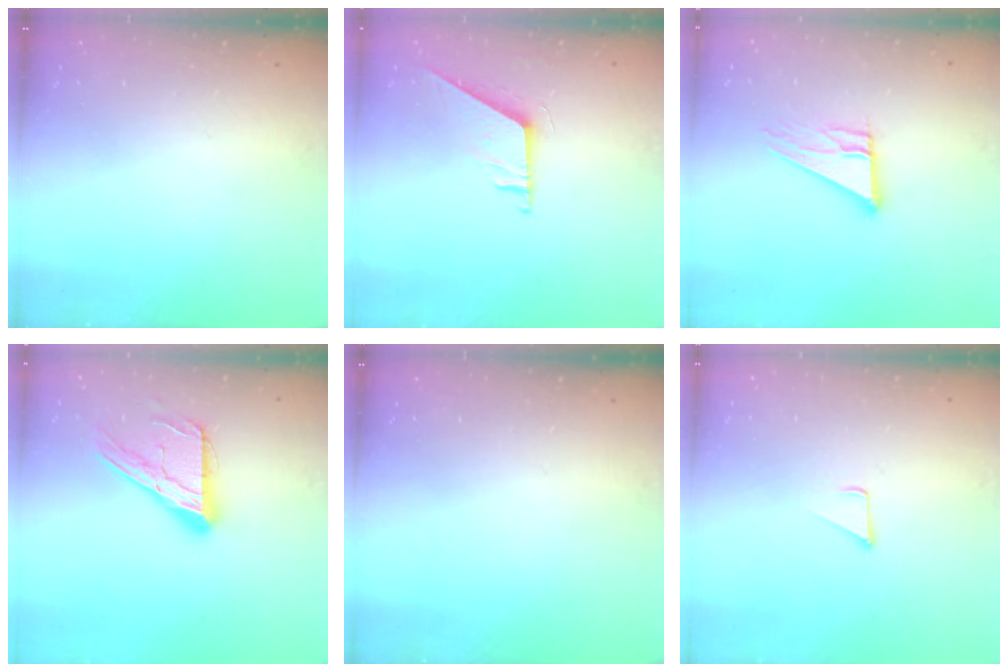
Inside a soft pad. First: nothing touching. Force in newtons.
{"total": 5.4, "press": 5.4, "slide": 0.5}
{"total": 10.7, "press": 10.7, "slide": 0.7}
{"total": 15.7, "press": 15.7, "slide": 1.5}
{"total": 0.0}
{"total": 2.4, "press": 2.4, "slide": 0.2}